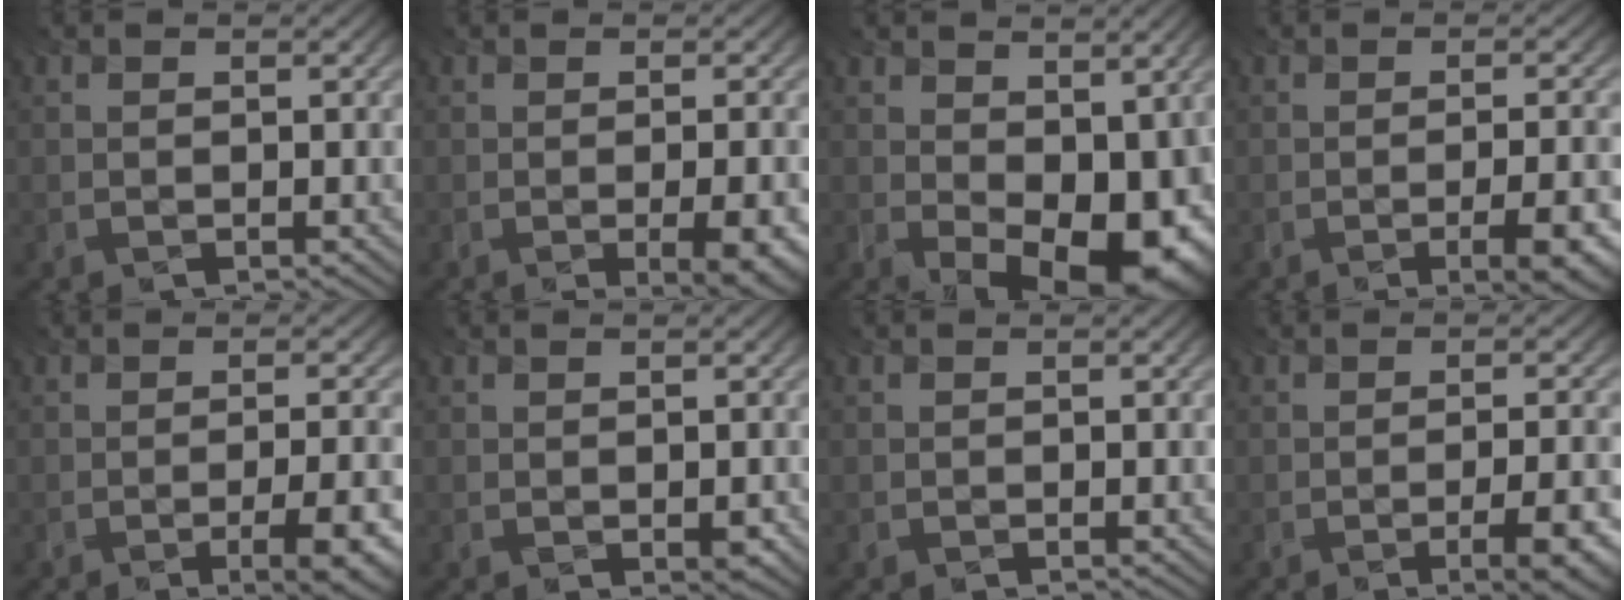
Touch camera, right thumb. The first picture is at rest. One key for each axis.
{"total": 5.5, "fx": -1.8, "fy": 1.5, "fz": 4.9, "tx": -0.044, "ty": 0.007, "tz": -0.031}
{"total": 13.4, "fx": -0.8, "fy": 8.0, "fz": 10.8, "tx": -0.129, "ty": -0.024, "tz": 0.026}
{"total": 5.6, "fx": -2.6, "fy": 1.1, "fz": 4.9, "tx": -0.055, "ty": -0.001, "tz": -0.043}
{"total": 6.5, "fx": -3.0, "fy": 1.2, "fz": 5.6, "tx": -0.063, "ty": 0.001, "tz": -0.047}
{"total": 1.3, "fx": -0.4, "fy": 0.6, "fz": 1.1, "tx": -0.014, "ty": -0.004, "tz": -0.003}
{"total": 0.0}
{"total": 5.7, "fx": -2.8, "fy": 1.2, "fz": 4.8, "tx": -0.051, "ty": -0.001, "tz": -0.044}